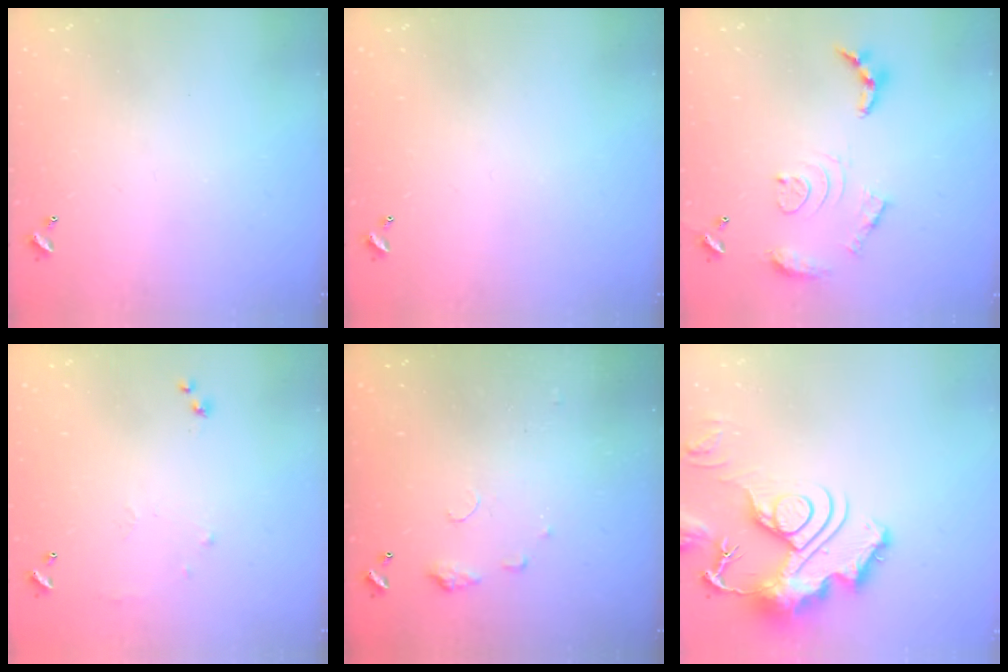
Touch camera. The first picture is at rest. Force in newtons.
{"total": 0.0}
{"total": 12.6, "press": 12.5, "slide": 1.3}
{"total": 6.0, "press": 5.9, "slide": 1.0}
{"total": 5.6, "press": 5.6, "slide": 0.7}
{"total": 17.0, "press": 16.9, "slide": 1.8}